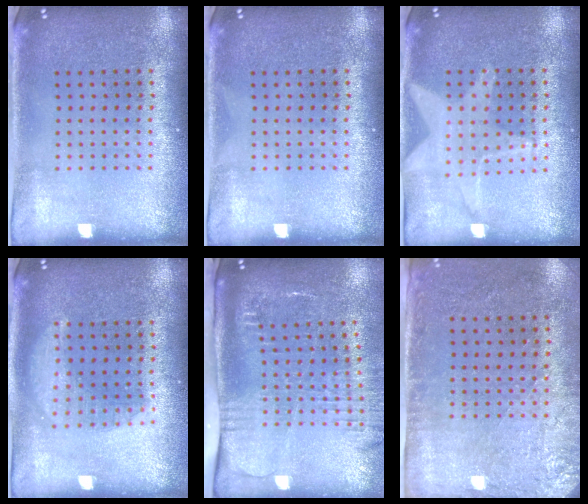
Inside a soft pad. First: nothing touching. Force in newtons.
{"total": 0.0}
{"total": 1.2, "press": 1.2, "slide": 0.2}
{"total": 1.4, "press": 1.4, "slide": 0.2}
{"total": 2.7, "press": 2.0, "slide": 1.8}
{"total": 2.8, "press": 2.3, "slide": 1.6}